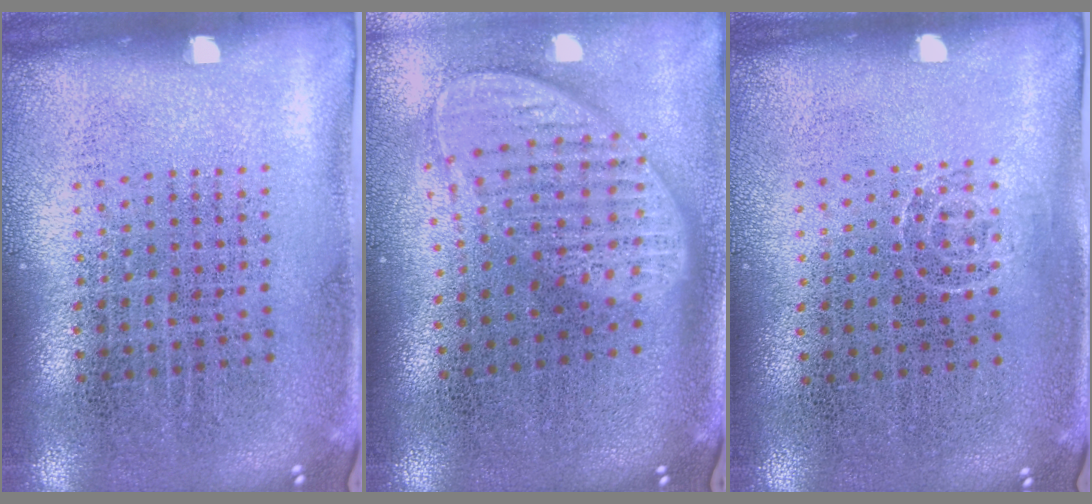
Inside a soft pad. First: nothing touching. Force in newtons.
{"total": 2.0, "press": 1.6, "slide": 1.2}
{"total": 0.6, "press": 0.4, "slide": 0.4}